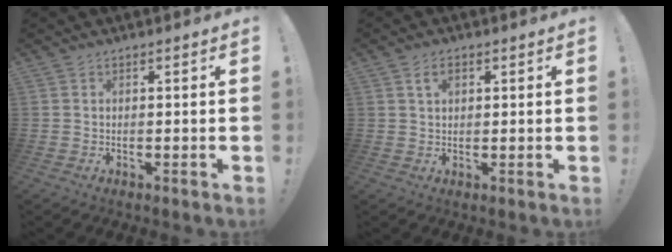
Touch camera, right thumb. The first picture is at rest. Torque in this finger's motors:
{"motor_torque": [0.03, 0.01, 0.02, -0.01, 0.00]}